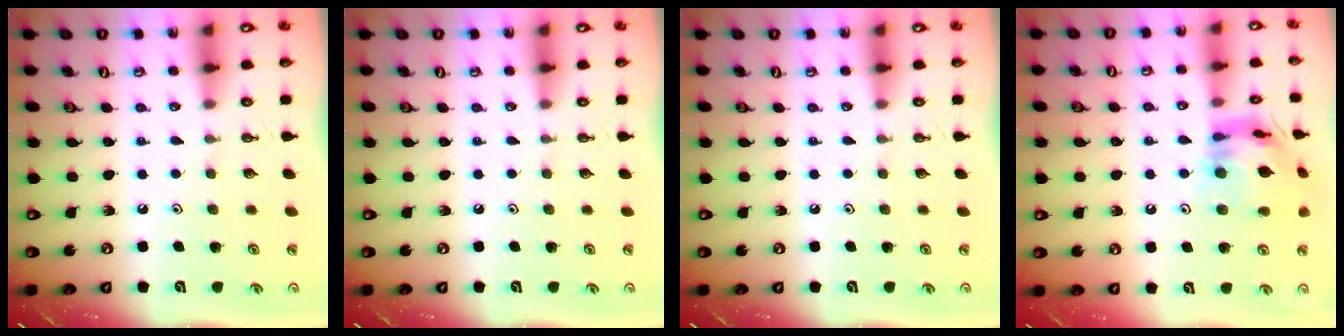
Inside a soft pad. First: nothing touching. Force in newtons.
{"total": 0.0}
{"total": 0.0}
{"total": 15.9, "press": 15.8, "slide": 1.6}